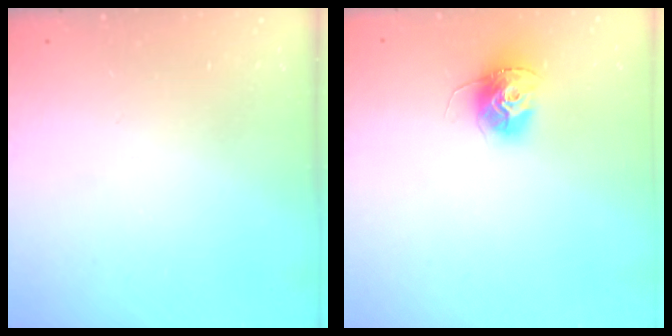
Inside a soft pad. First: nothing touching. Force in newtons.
{"total": 12.1, "press": 12.1, "slide": 1.1}